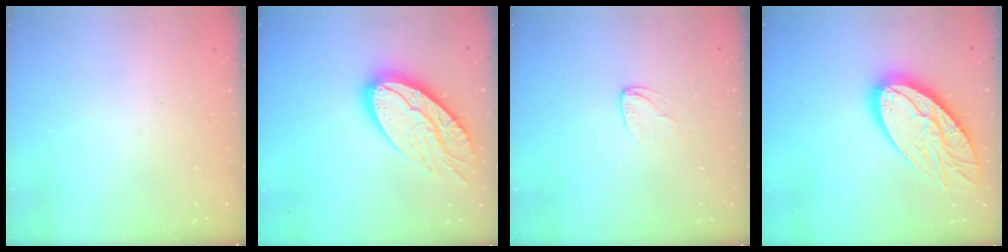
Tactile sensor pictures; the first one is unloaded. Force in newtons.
{"total": 18.3, "press": 18.3, "slide": 1.5}
{"total": 2.9, "press": 2.9, "slide": 0.2}
{"total": 18.9, "press": 18.8, "slide": 1.4}